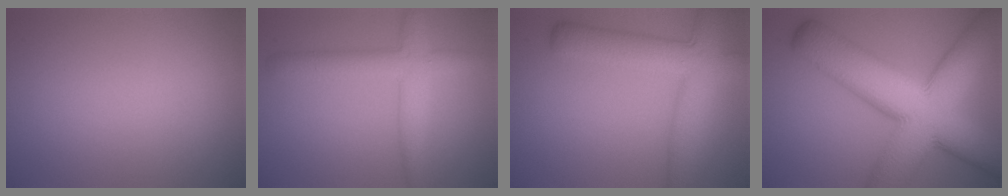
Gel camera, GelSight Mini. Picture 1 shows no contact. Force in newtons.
{"total": 4.1, "press": 4.1, "slide": 0.2}
{"total": 7.3, "press": 7.3, "slide": 0.2}
{"total": 14.8, "press": 14.8, "slide": 0.6}